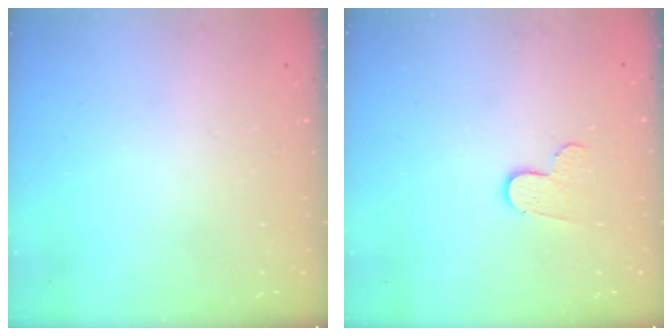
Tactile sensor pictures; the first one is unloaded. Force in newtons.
{"total": 6.4, "press": 6.3, "slide": 0.6}